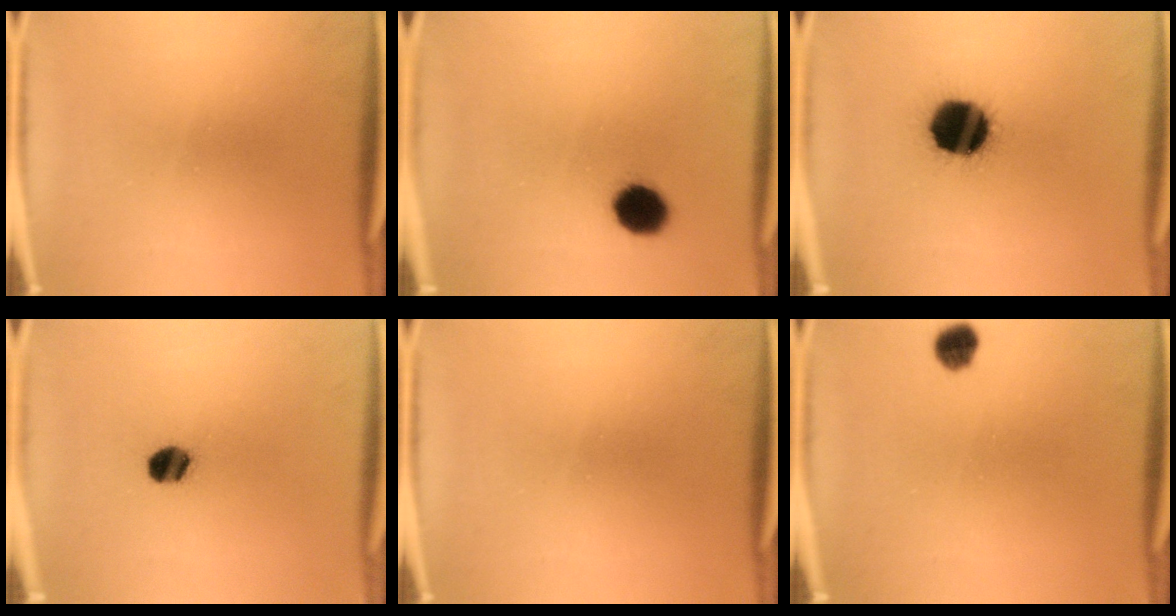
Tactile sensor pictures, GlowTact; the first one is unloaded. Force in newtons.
{"total": 6.5}
{"total": 16.2}
{"total": 4.8}
{"total": 0.0}
{"total": 3.1}